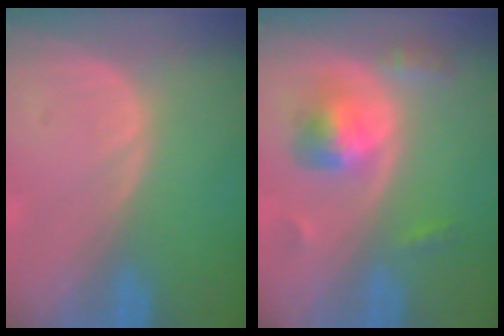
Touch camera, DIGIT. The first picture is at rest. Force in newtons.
{"total": 5.7, "press": 5.2, "slide": 2.4}